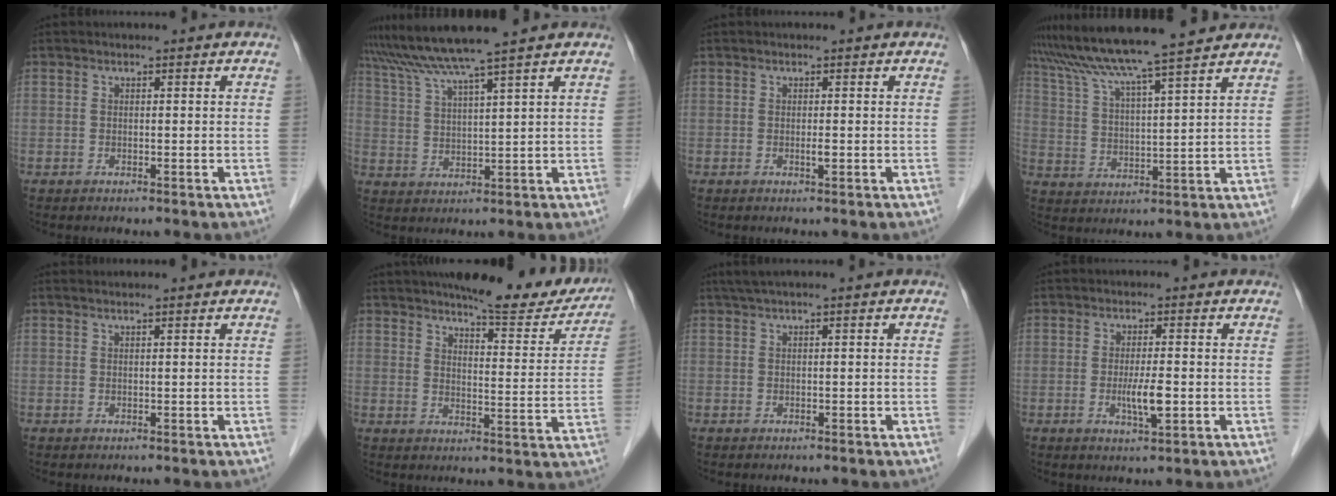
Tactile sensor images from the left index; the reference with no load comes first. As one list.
[{"total": 9.4, "force": [7.8, -2.0, 4.8], "torque": [-0.090, 0.017, 0.141]}, {"total": 0.6, "force": [0.1, 0.0, 0.6], "torque": [-0.014, -0.002, 0.000]}, {"total": 15.3, "force": [13.1, -0.7, 7.8], "torque": [-0.143, 0.024, 0.212]}, {"total": 2.2, "force": [2.1, 0.1, 0.8], "torque": [-0.012, 0.023, 0.030]}, {"total": 16.0, "force": [14.1, 3.0, 6.8], "torque": [-0.081, -0.023, 0.170]}, {"total": 1.7, "force": [1.1, -0.2, 1.4], "torque": [-0.035, 0.019, 0.025]}, {"total": 3.7, "force": [-0.6, 0.5, 3.7], "torque": [-0.071, -0.007, -0.009]}]